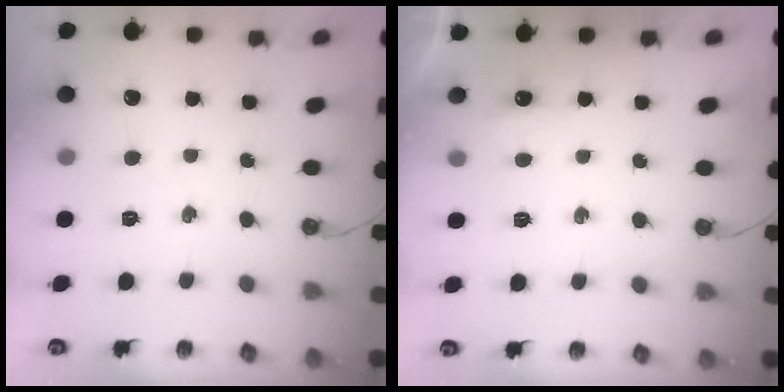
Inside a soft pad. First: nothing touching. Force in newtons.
{"total": 2.6, "press": 2.6, "slide": 0.4}